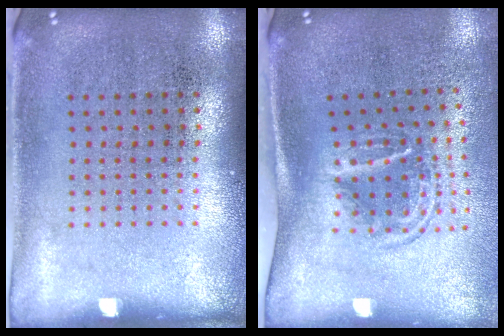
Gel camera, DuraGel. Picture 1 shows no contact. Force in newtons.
{"total": 1.8, "press": 1.2, "slide": 1.3}